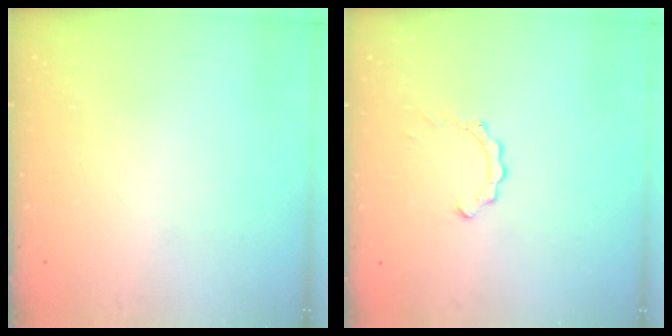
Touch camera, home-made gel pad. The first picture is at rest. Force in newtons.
{"total": 2.4, "press": 2.4, "slide": 0.2}